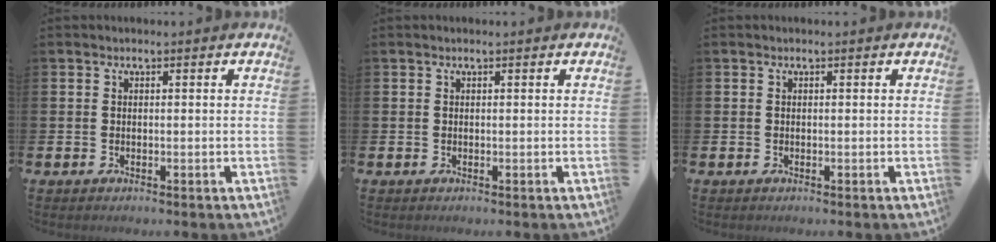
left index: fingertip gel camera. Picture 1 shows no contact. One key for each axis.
{"total": 0.0}
{"total": 0.0}